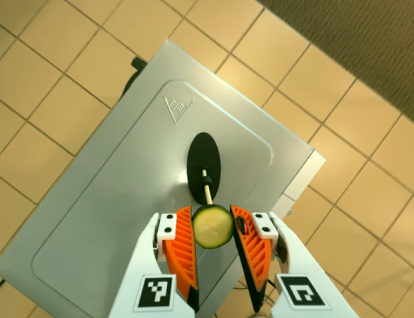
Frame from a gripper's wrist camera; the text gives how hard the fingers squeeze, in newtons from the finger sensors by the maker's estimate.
{"total": 8.7, "left": 8.8, "right": 8.6}